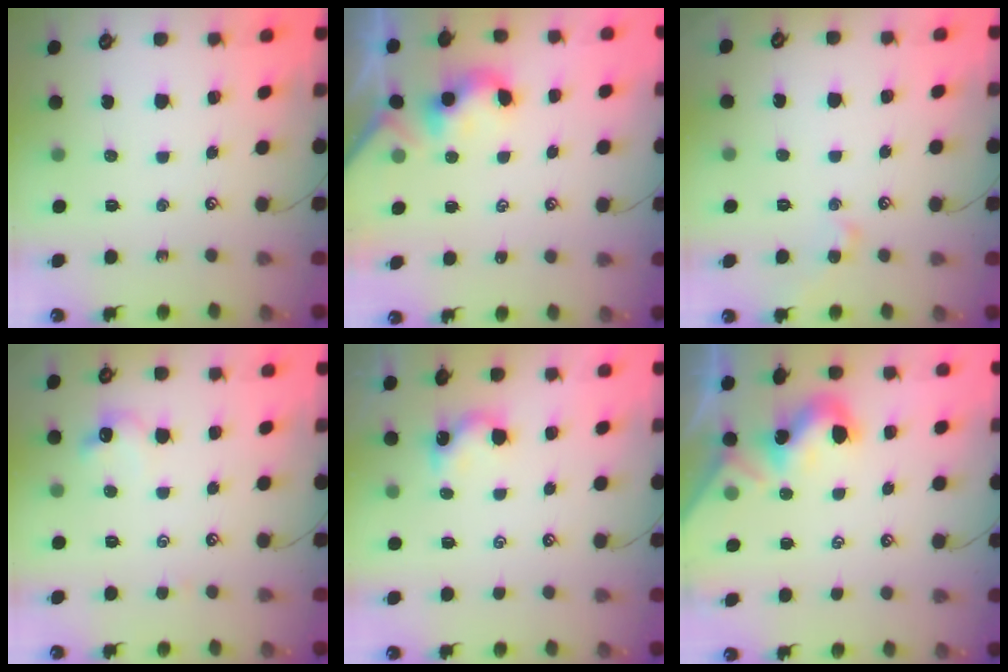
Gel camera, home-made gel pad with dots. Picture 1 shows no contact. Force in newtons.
{"total": 2.2, "press": 2.2, "slide": 0.2}
{"total": 1.8, "press": 1.8, "slide": 0.3}
{"total": 1.9, "press": 1.9, "slide": 0.5}
{"total": 0.8, "press": 0.7, "slide": 0.4}
{"total": 1.8, "press": 1.8, "slide": 0.5}